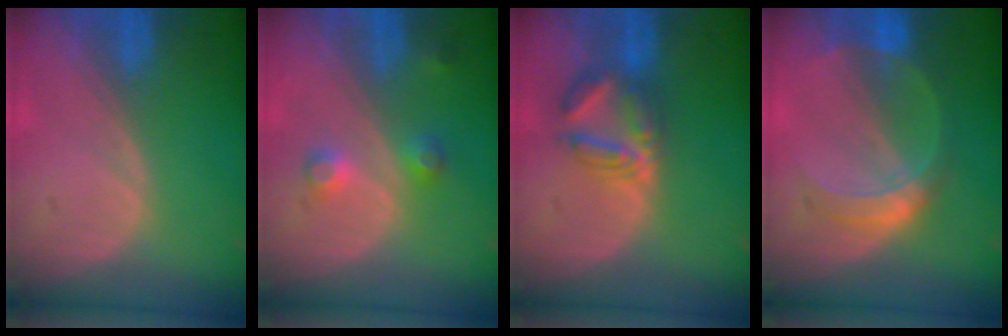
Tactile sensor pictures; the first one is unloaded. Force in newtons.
{"total": 3.7, "press": 3.4, "slide": 1.3}
{"total": 6.0, "press": 5.9, "slide": 0.7}
{"total": 5.6, "press": 5.6, "slide": 0.1}